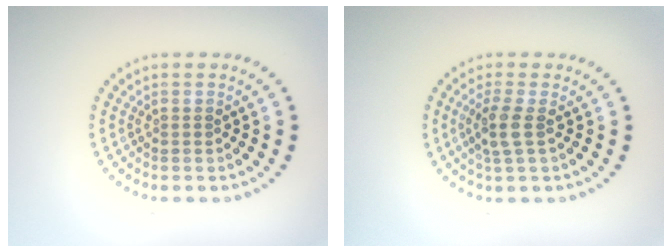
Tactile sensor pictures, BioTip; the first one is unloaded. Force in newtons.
{"total": 2.1, "press": 1.8, "slide": 1.1}